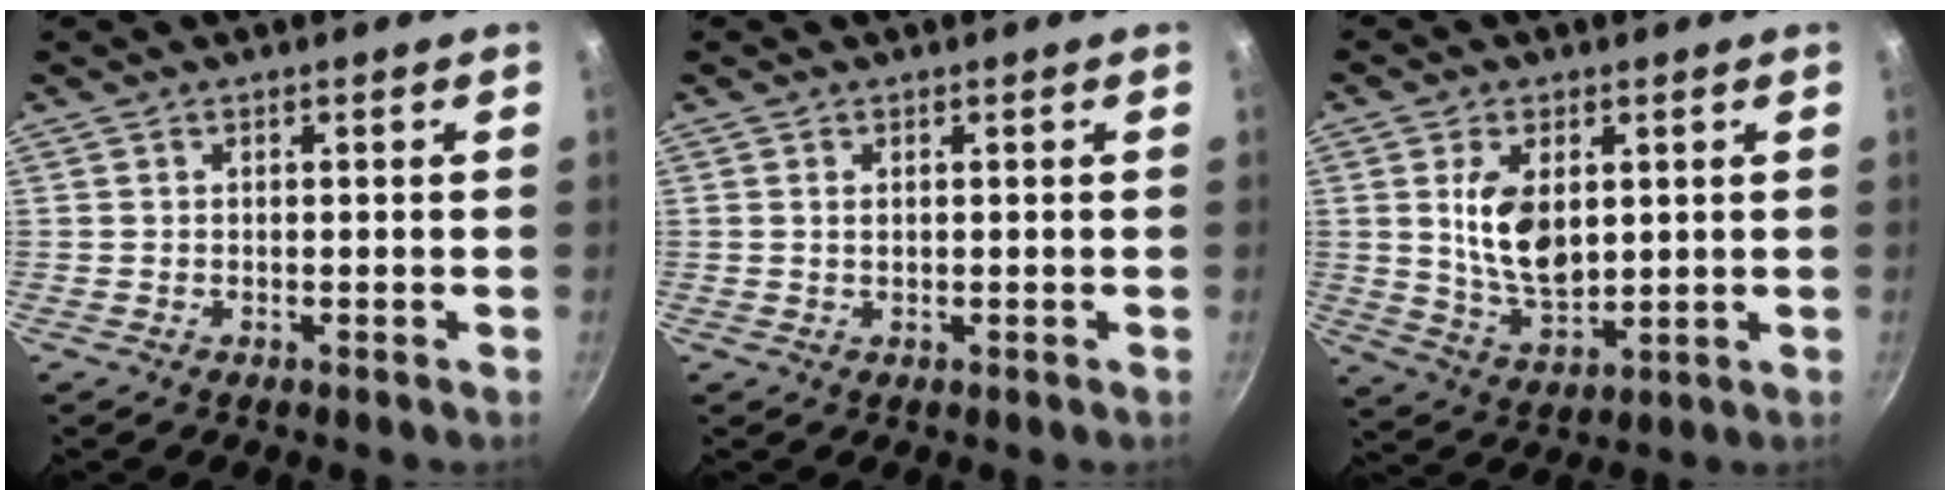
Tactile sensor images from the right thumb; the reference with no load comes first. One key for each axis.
{"total": 0.9, "fx": 0.3, "fy": 0.5, "fz": 0.7, "tx": -0.015, "ty": 0.001, "tz": 0.009}
{"total": 10.5, "fx": 2.1, "fy": 6.0, "fz": 8.3, "tx": -0.138, "ty": -0.019, "tz": 0.054}